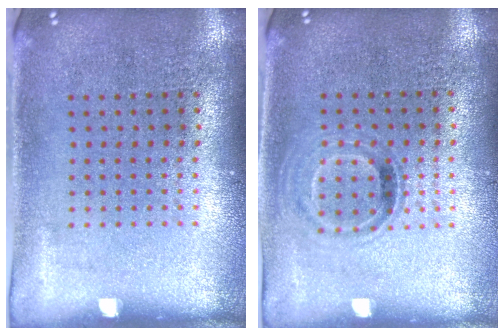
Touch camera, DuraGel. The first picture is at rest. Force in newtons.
{"total": 1.0, "press": 0.9, "slide": 0.5}